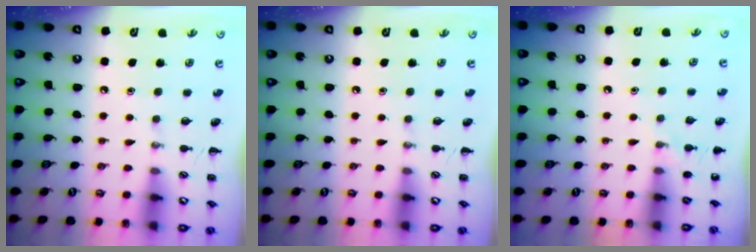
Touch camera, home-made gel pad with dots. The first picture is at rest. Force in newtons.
{"total": 0.0}
{"total": 3.8, "press": 3.6, "slide": 1.3}